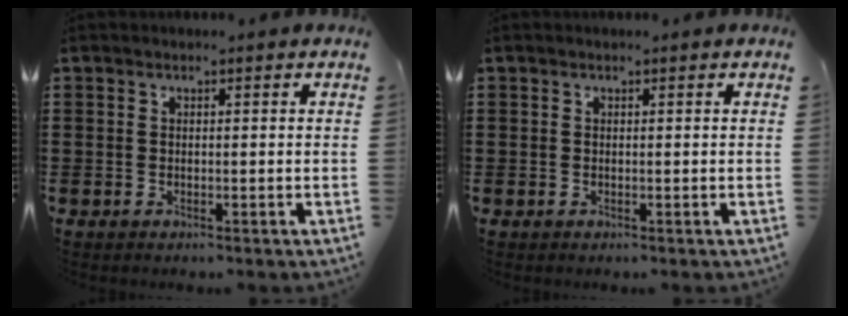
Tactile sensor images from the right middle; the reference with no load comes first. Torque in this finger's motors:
{"motor_torque": [0.02, -0.10, -0.01, -0.01]}